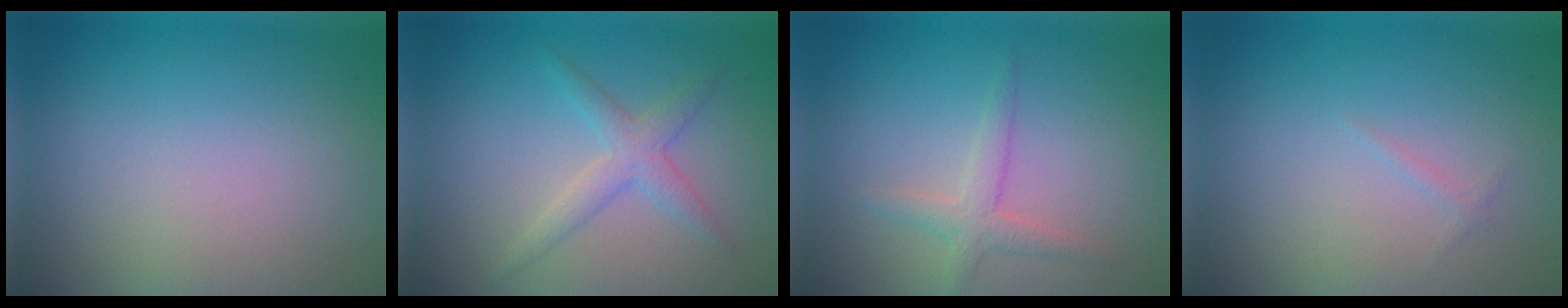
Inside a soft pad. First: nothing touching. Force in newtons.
{"total": 2.5, "press": 2.5, "slide": 0.1}
{"total": 2.2, "press": 2.2, "slide": 0.1}
{"total": 0.5, "press": 0.5, "slide": 0.0}